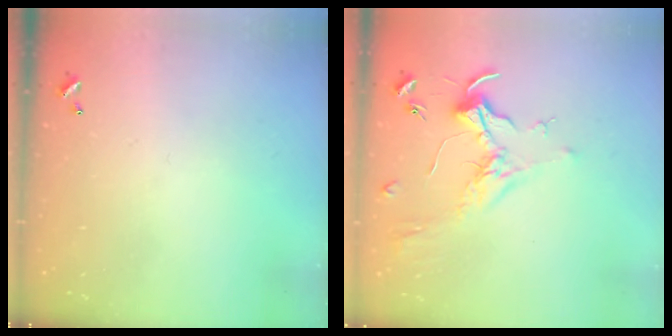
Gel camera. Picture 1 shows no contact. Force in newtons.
{"total": 1.9, "press": 1.8, "slide": 0.8}